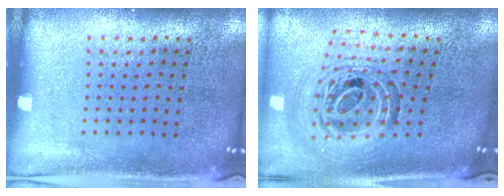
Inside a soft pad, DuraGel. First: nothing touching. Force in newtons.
{"total": 1.6, "press": 1.3, "slide": 0.9}